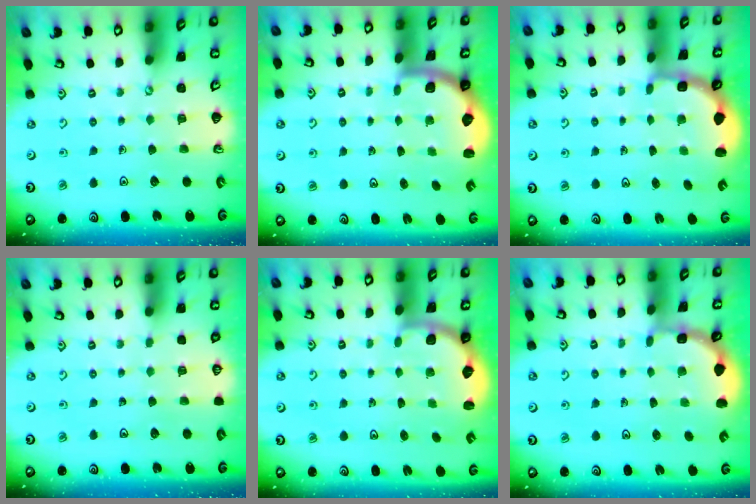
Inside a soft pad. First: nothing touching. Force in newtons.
{"total": 1.9, "press": 1.8, "slide": 0.5}
{"total": 2.9, "press": 2.3, "slide": 1.7}
{"total": 0.0}
{"total": 3.5, "press": 3.3, "slide": 1.1}
{"total": 1.9, "press": 1.9, "slide": 0.1}